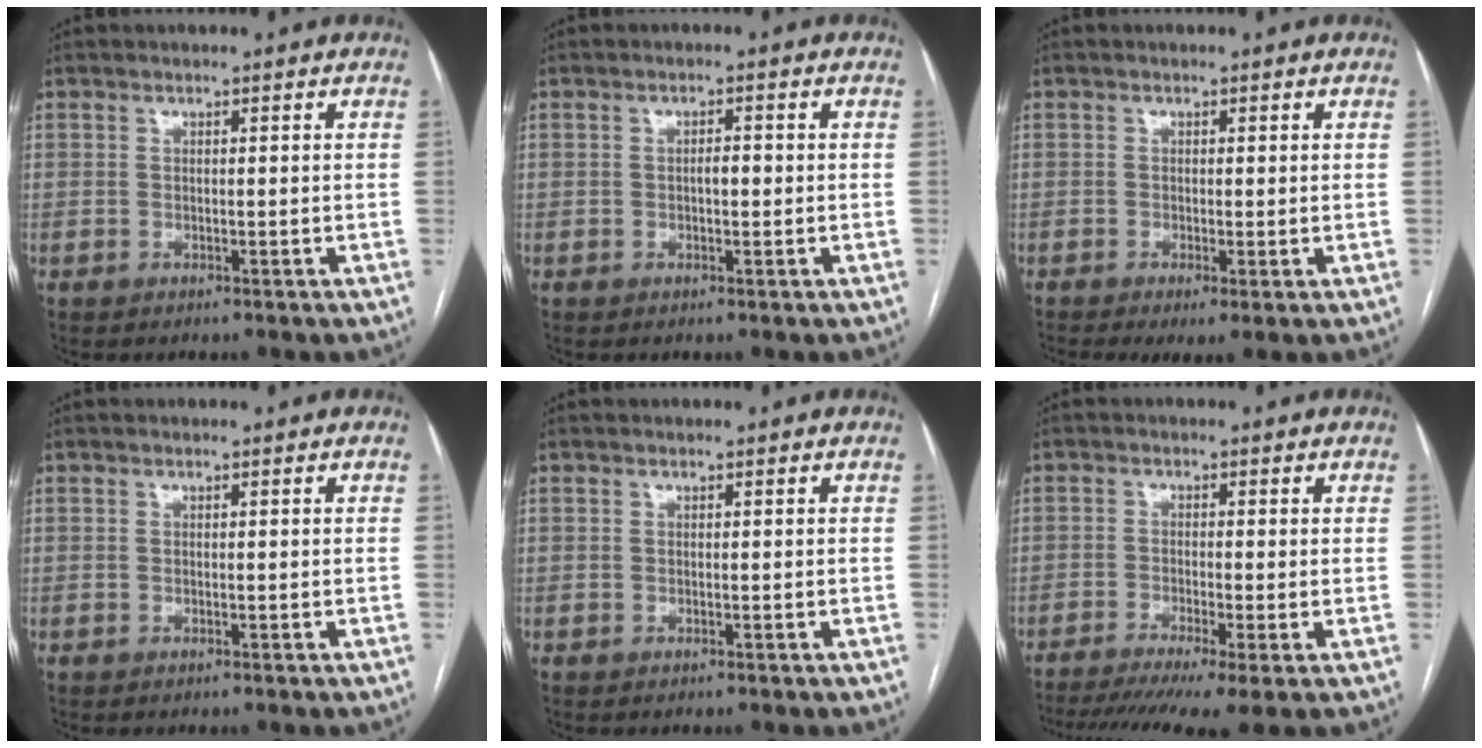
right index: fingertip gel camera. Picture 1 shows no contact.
{"total": 1.5, "force": [-0.1, 0.6, 1.4], "torque": [-0.022, 0.003, -0.004]}
{"total": 3.1, "force": [-1.3, 0.9, 2.7], "torque": [-0.041, -0.010, -0.020]}
{"total": 0.0}
{"total": 0.0}
{"total": 10.4, "force": [-7.3, 0.6, 7.3], "torque": [-0.113, -0.013, -0.116]}